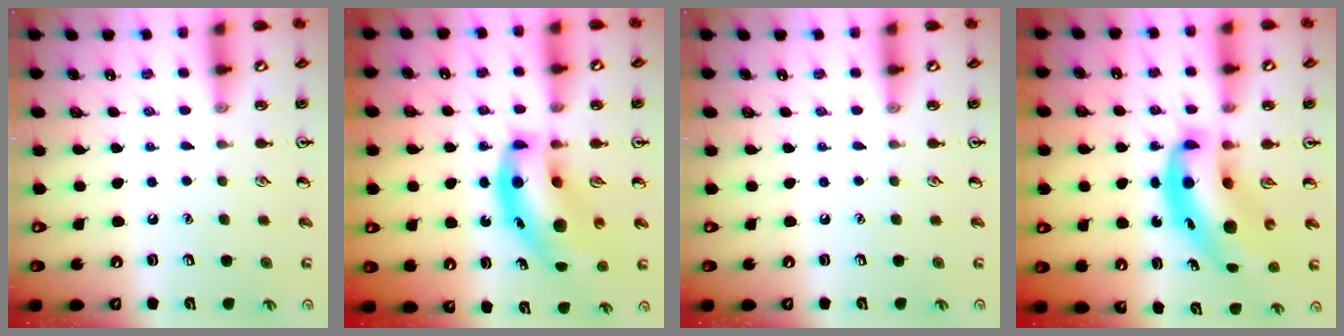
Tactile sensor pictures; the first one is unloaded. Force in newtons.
{"total": 14.0, "press": 13.4, "slide": 3.8}
{"total": 0.0}
{"total": 11.3, "press": 10.8, "slide": 3.3}